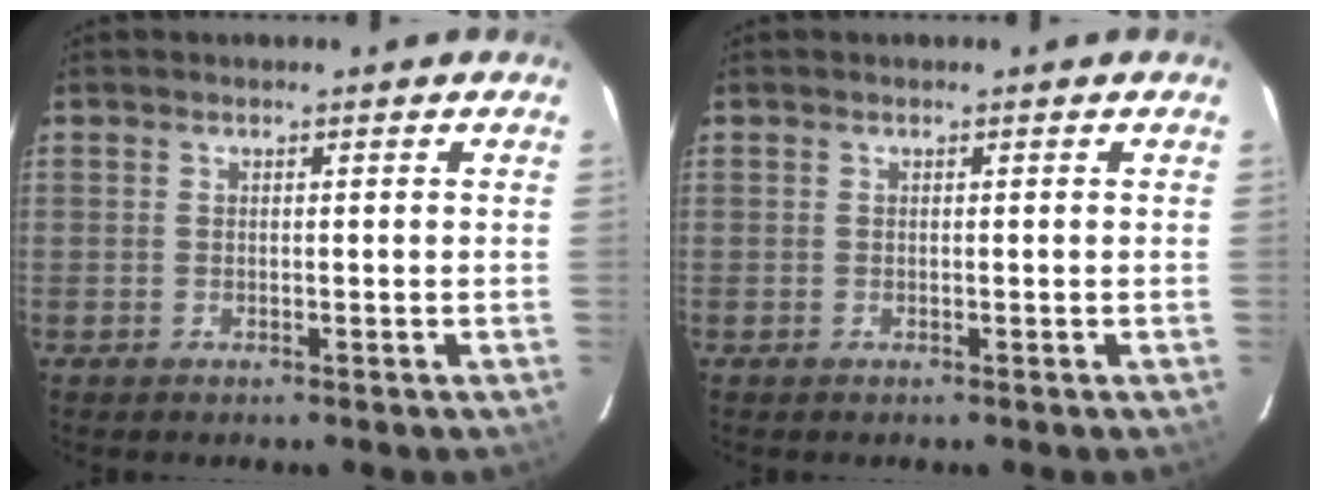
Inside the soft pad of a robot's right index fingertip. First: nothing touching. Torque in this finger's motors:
{"motor_torque": [0.00, 0.00, 0.00, 0.00]}